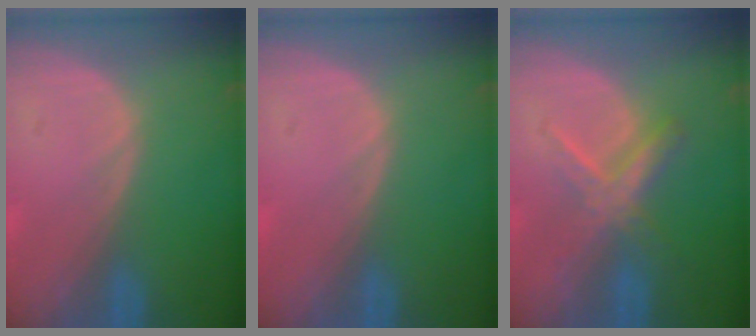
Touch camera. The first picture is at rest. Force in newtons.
{"total": 0.0}
{"total": 5.6, "press": 5.5, "slide": 1.2}